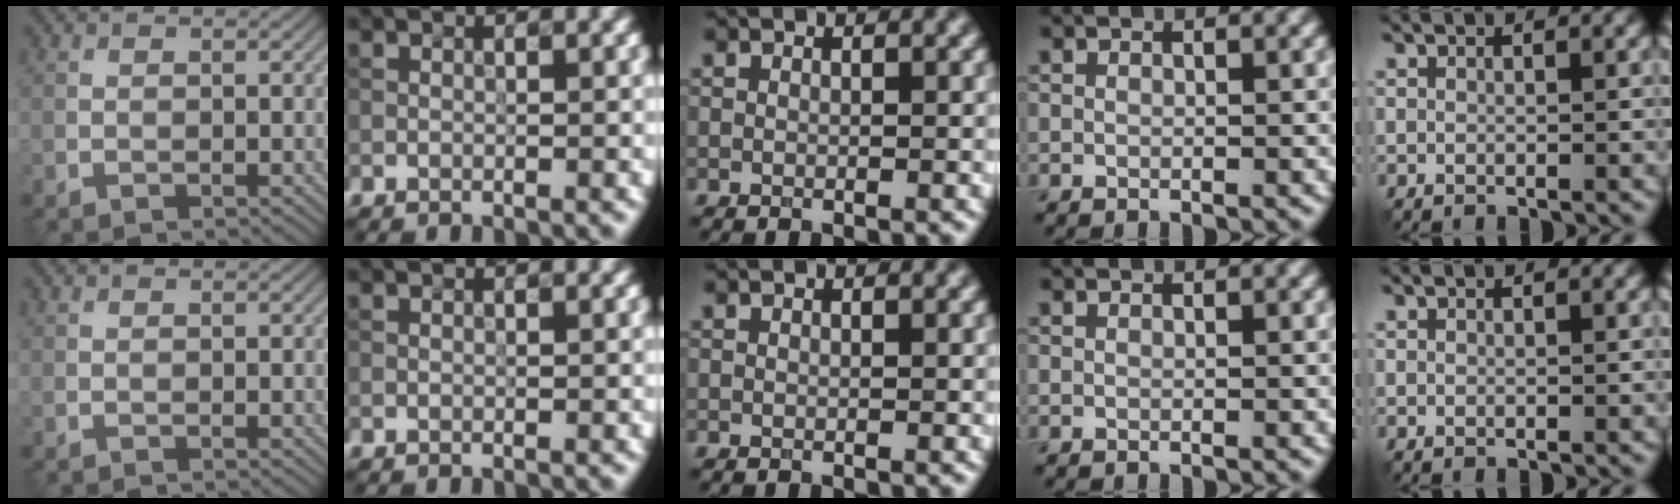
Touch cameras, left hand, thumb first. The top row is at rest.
{}